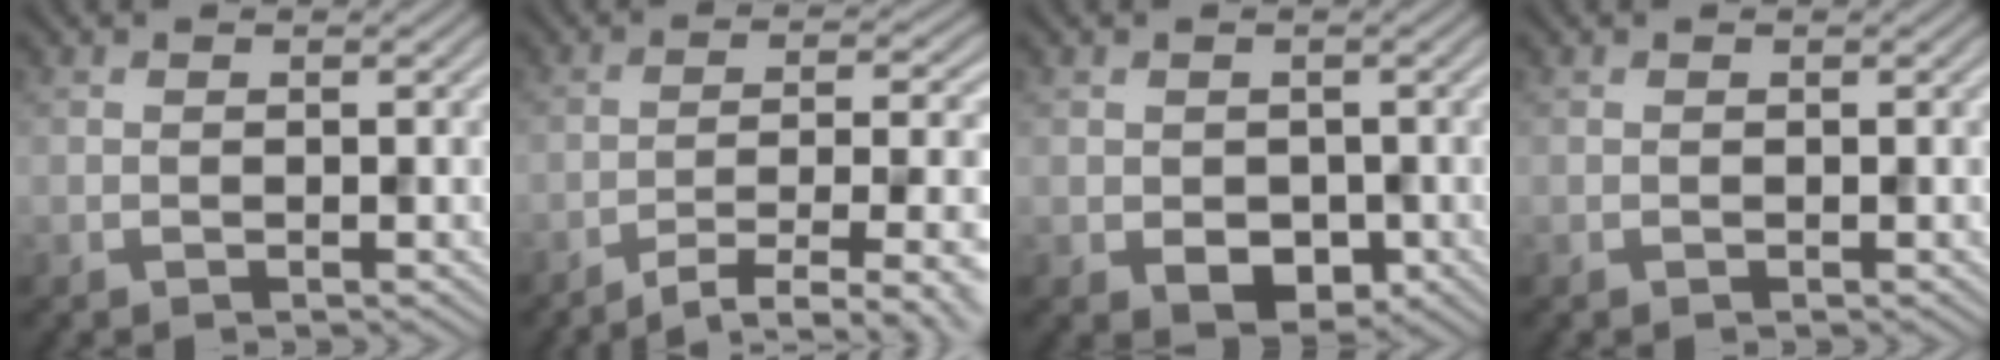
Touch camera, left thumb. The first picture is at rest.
{"total": 8.4, "force": [-5.6, 1.8, 5.9], "torque": [-0.092, 0.005, -0.083]}
{"total": 2.5, "force": [-0.5, 2.1, 1.2], "torque": [-0.032, -0.014, -0.003]}
{"total": 0.0}